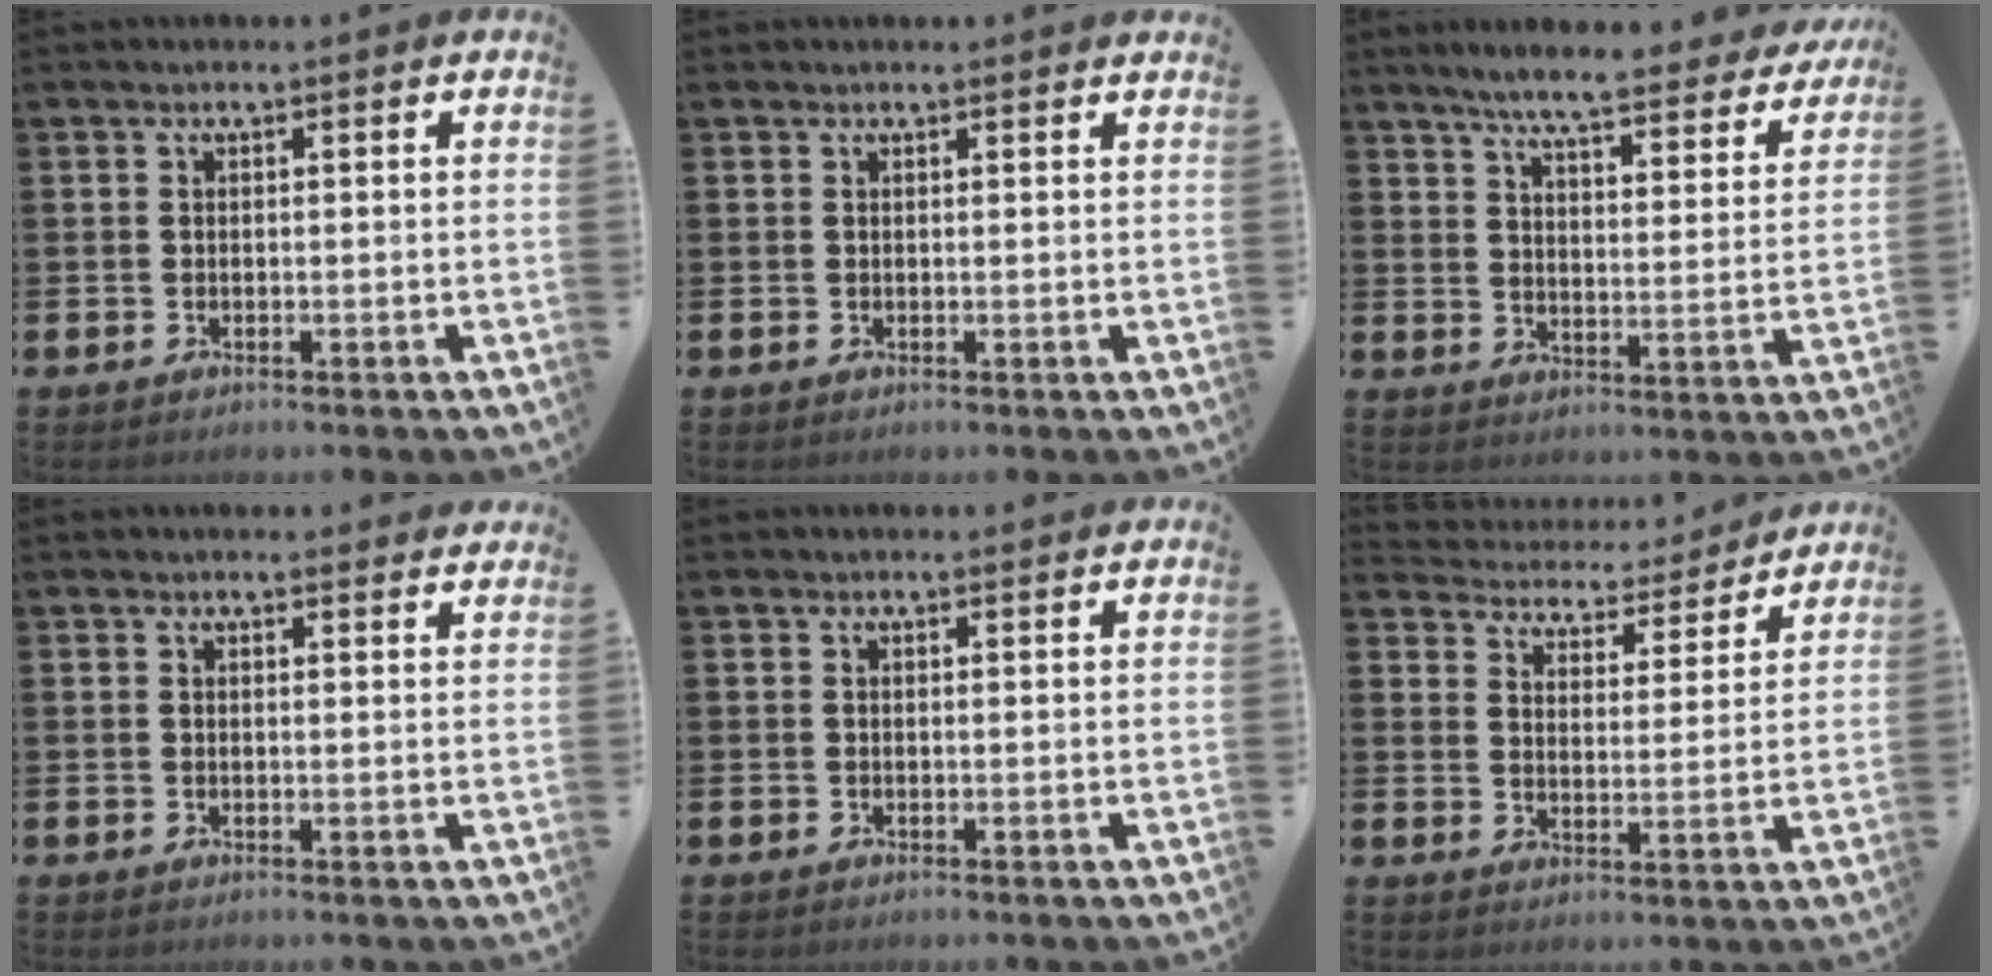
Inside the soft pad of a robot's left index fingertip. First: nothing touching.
{"total": 0.6, "force": [0.6, 0.0, 0.1], "torque": [0.012, -0.006, 0.009]}
{"total": 6.8, "force": [6.2, 0.4, 2.6], "torque": [-0.057, -0.046, 0.101]}
{"total": 1.6, "force": [1.6, 0.2, 0.0], "torque": [0.012, -0.010, 0.027]}
{"total": 0.6, "force": [0.6, 0.1, 0.2], "torque": [0.007, -0.004, 0.008]}
{"total": 4.3, "force": [4.2, 1.1, 0.0], "torque": [-0.021, -0.041, 0.066]}